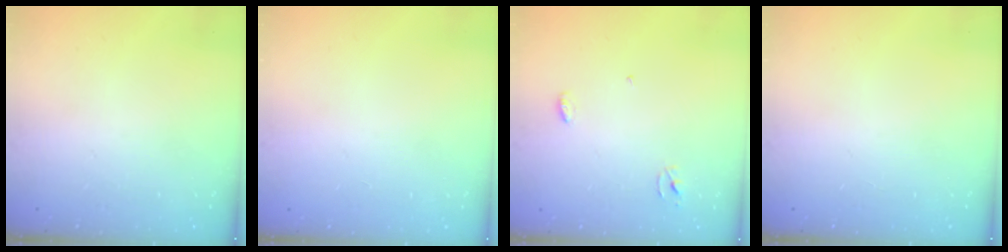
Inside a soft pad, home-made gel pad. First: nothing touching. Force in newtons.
{"total": 1.1, "press": 0.9, "slide": 0.6}
{"total": 3.3, "press": 3.3, "slide": 0.3}
{"total": 0.0}